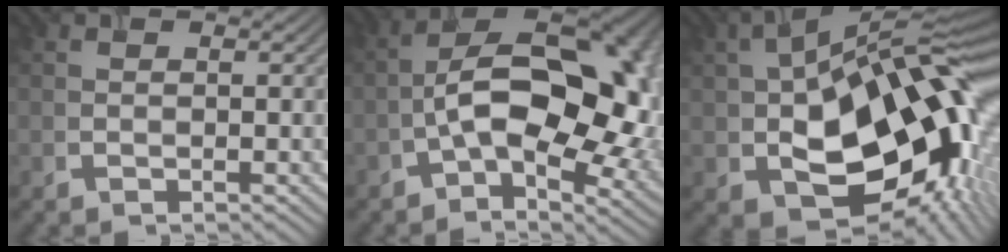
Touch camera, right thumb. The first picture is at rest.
{"total": 14.8, "force": [-2.1, 8.6, 11.9], "torque": [-0.169, 0.008, -0.034]}
{"total": 19.7, "force": [-1.4, 11.3, 16.0], "torque": [-0.263, -0.022, -0.012]}